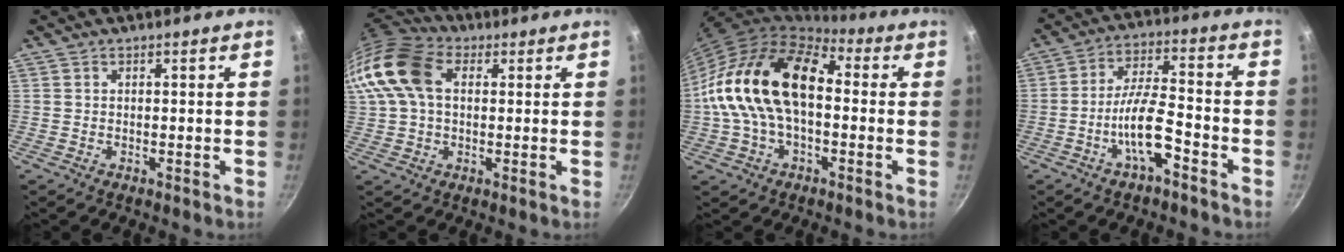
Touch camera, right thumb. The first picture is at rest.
{"total": 15.1, "force": [3.1, 10.2, 10.7], "torque": [-0.210, 0.026, 0.039]}
{"total": 20.2, "force": [0.3, 12.3, 16.0], "torque": [-0.278, 0.041, -0.009]}
{"total": 10.0, "force": [-4.8, 3.0, 8.2], "torque": [-0.146, 0.038, -0.091]}